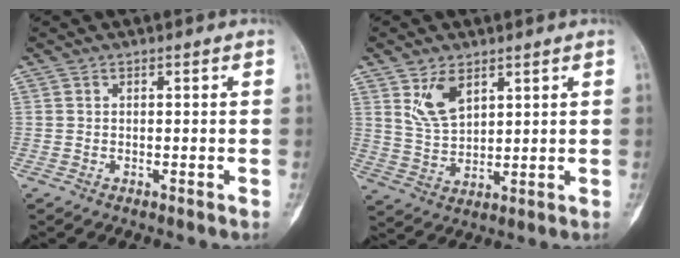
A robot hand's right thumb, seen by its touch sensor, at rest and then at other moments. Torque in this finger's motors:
{"motor_torque": [-0.01, 0.08, 0.21, -0.11, 0.09]}